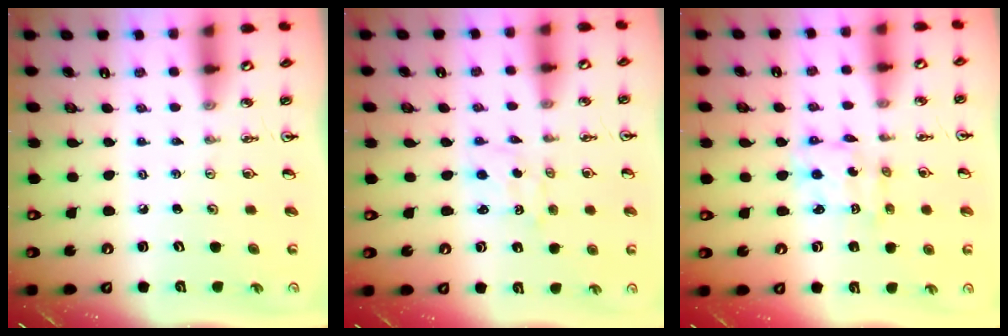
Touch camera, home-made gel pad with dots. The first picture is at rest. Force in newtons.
{"total": 1.1, "press": 0.9, "slide": 0.6}
{"total": 4.3, "press": 4.3, "slide": 0.2}